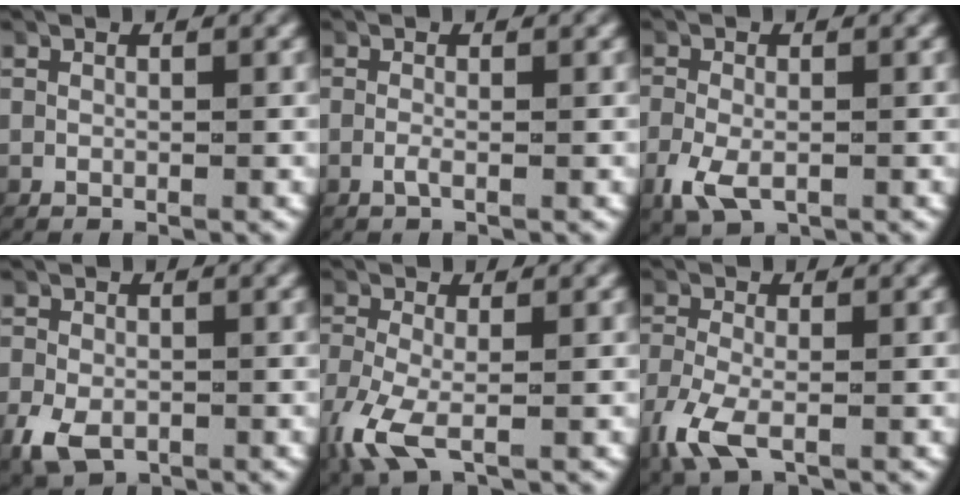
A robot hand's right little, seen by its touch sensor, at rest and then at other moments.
{"total": 0.8, "force": [-0.7, -0.1, 0.5], "torque": [-0.016, -0.006, -0.011]}
{"total": 3.3, "force": [-1.7, 2.1, 1.9], "torque": [-0.062, -0.022, -0.019]}
{"total": 4.0, "force": [-2.0, 2.8, 2.0], "torque": [-0.057, -0.027, -0.020]}
{"total": 3.6, "force": [-1.6, 2.0, 2.6], "torque": [-0.081, -0.020, -0.021]}
{"total": 3.6, "force": [-1.9, 1.9, 2.3], "torque": [-0.070, -0.016, -0.028]}